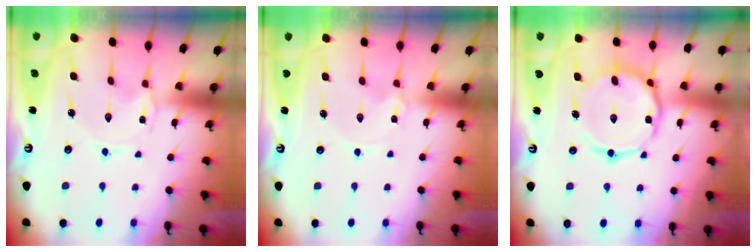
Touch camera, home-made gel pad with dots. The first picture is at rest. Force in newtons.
{"total": 0.0}
{"total": 13.5, "press": 13.5, "slide": 0.9}